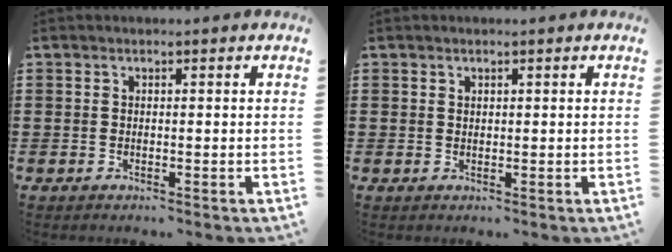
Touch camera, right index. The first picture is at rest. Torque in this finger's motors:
{"motor_torque": [-0.69, 1.14, -0.05, -0.01]}